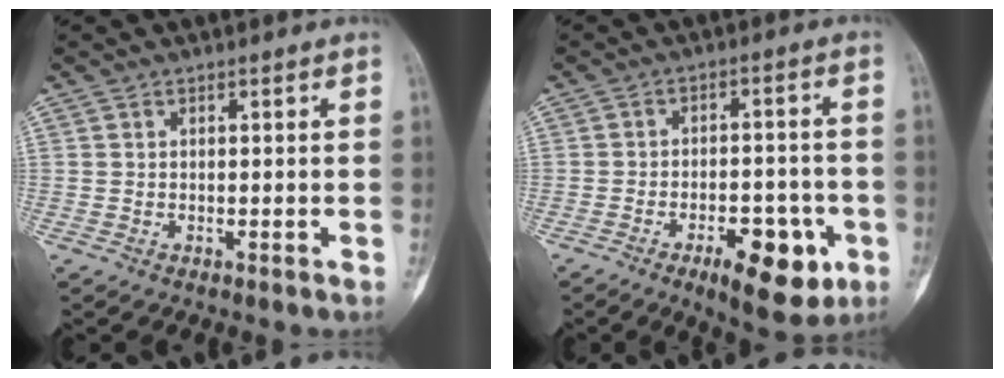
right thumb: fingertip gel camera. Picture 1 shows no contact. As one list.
[{"total": 12.3, "force": [-5.5, 5.2, 9.7], "torque": [-0.113, 0.024, -0.073]}]